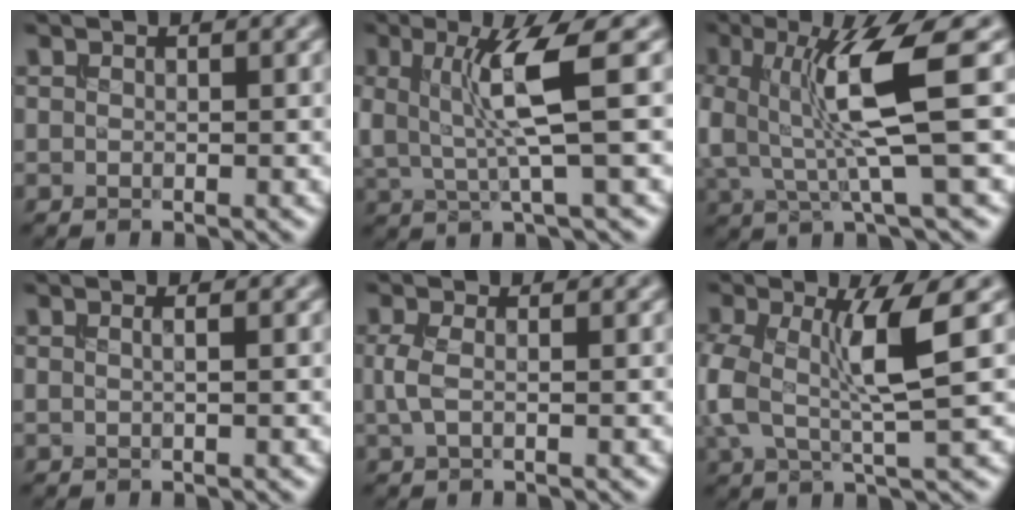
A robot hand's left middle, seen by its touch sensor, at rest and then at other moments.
{"total": 5.1, "force": [0.8, 0.4, 5.0], "torque": [-0.106, -0.004, 0.022]}
{"total": 7.1, "force": [0.6, 1.0, 7.0], "torque": [-0.146, 0.000, 0.014]}
{"total": 1.2, "force": [0.2, 0.5, 1.0], "torque": [-0.009, -0.003, -0.006]}
{"total": 1.8, "force": [0.0, 0.8, 1.6], "torque": [-0.043, 0.001, -0.002]}
{"total": 6.6, "force": [0.7, 1.9, 6.3], "torque": [-0.144, 0.002, 0.010]}